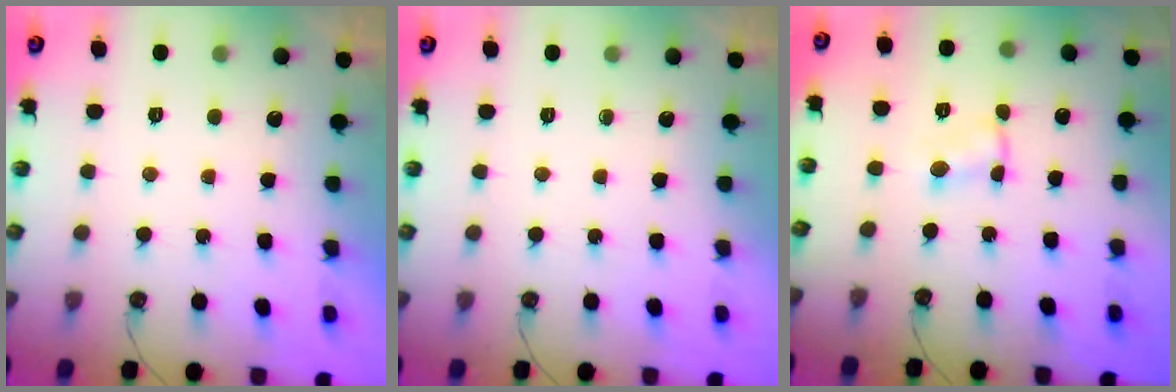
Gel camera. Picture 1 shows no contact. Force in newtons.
{"total": 0.0}
{"total": 1.4, "press": 1.4, "slide": 0.1}